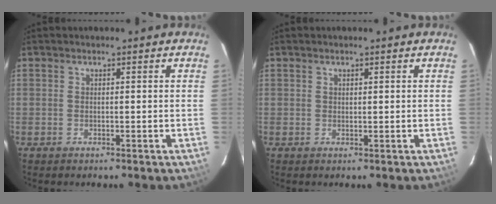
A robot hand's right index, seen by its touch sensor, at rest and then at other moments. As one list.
[{"total": 0.6, "force": [0.4, 0.3, 0.2], "torque": [-0.004, 0.002, 0.008]}]